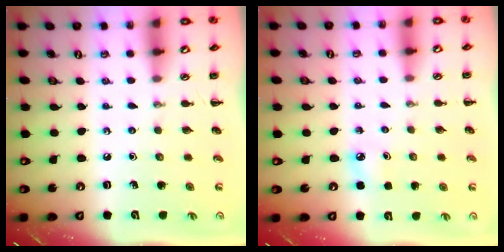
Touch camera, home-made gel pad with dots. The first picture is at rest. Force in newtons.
{"total": 3.8, "press": 3.6, "slide": 1.1}